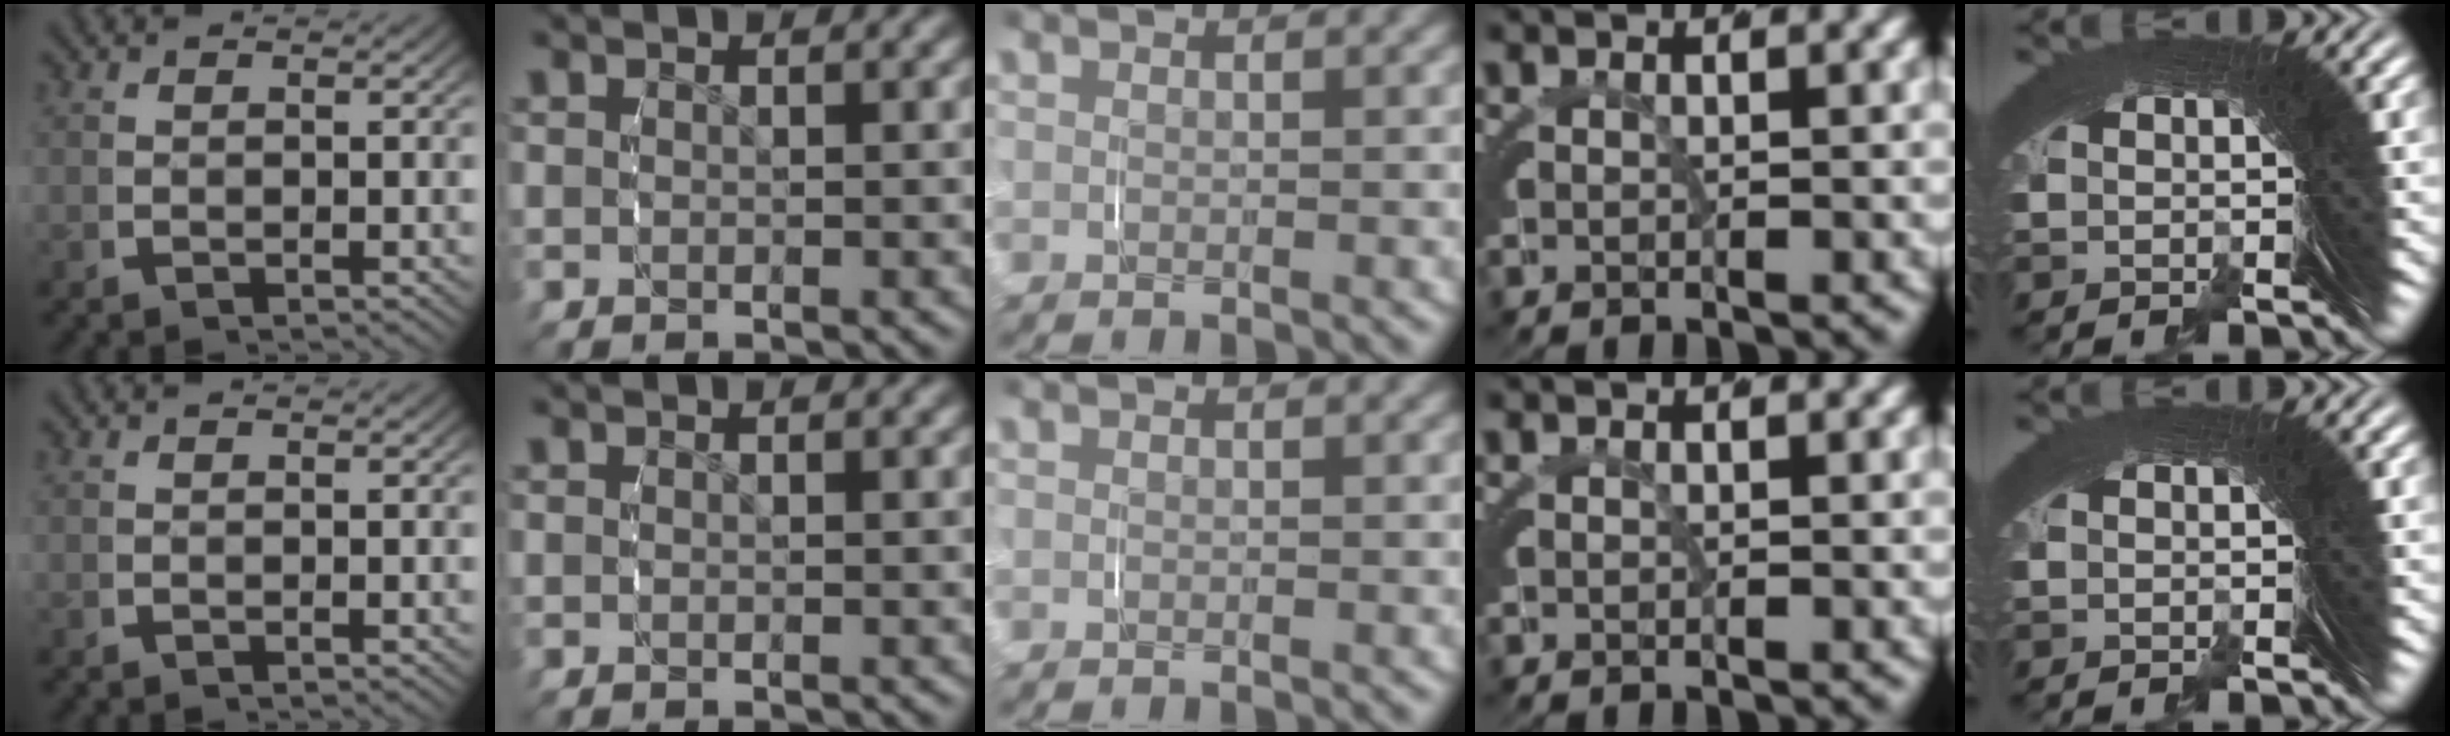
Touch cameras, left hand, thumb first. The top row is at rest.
{}